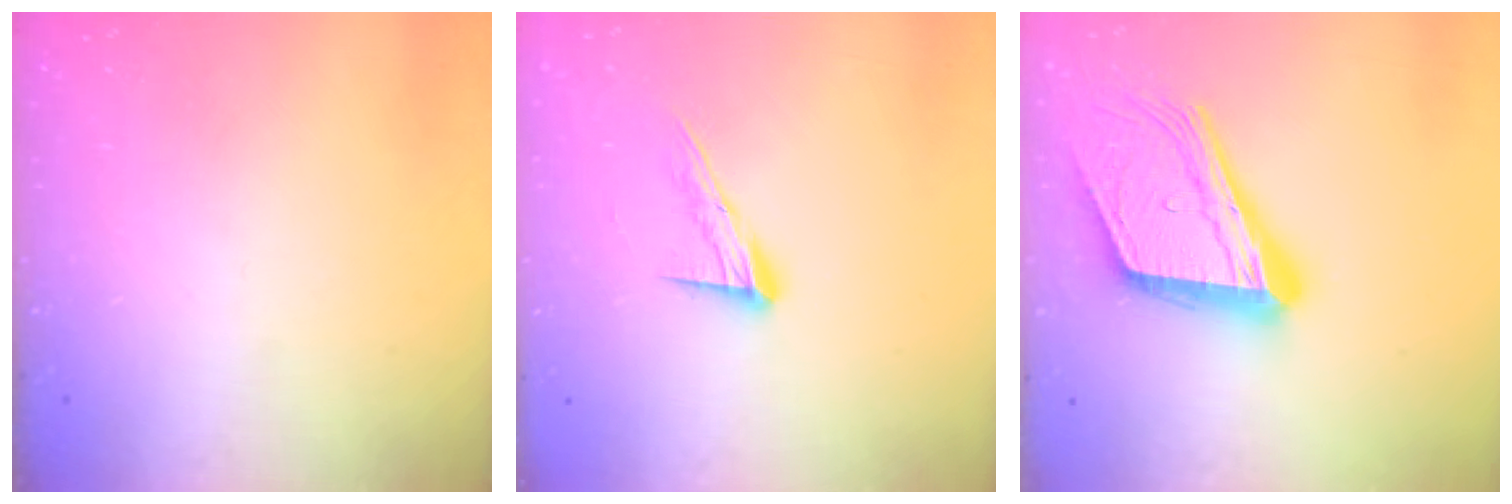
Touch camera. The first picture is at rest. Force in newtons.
{"total": 10.7, "press": 10.6, "slide": 1.3}
{"total": 23.2, "press": 22.8, "slide": 3.7}